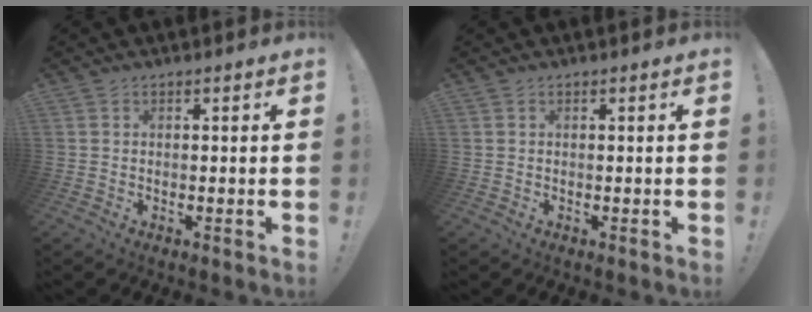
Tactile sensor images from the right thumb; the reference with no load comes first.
{"total": 0.0}